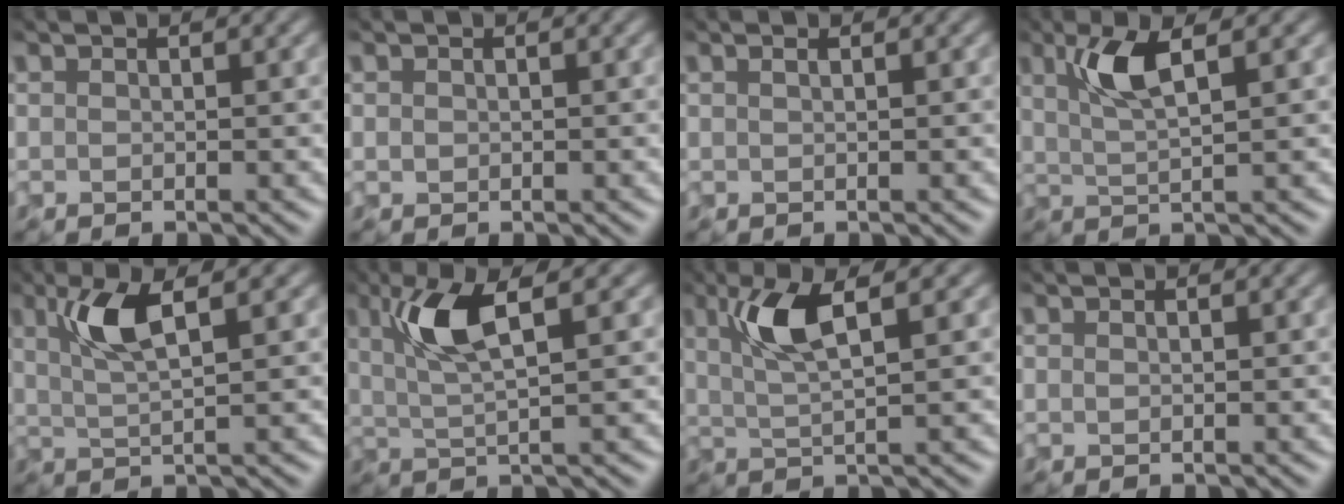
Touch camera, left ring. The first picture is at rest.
{"total": 0.5, "force": [-0.3, -0.2, -0.3], "torque": [-0.006, 0.002, 0.008]}
{"total": 1.0, "force": [0.3, 0.5, 0.8], "torque": [-0.002, 0.007, -0.010]}
{"total": 3.0, "force": [0.6, 0.5, 2.9], "torque": [-0.071, 0.001, 0.024]}
{"total": 3.3, "force": [0.6, 0.5, 3.2], "torque": [-0.079, 0.000, 0.025]}
{"total": 4.1, "force": [0.8, 0.7, 4.0], "torque": [-0.094, 0.001, 0.027]}
{"total": 3.7, "force": [0.7, 0.6, 3.5], "torque": [-0.087, 0.000, 0.025]}
{"total": 0.0}